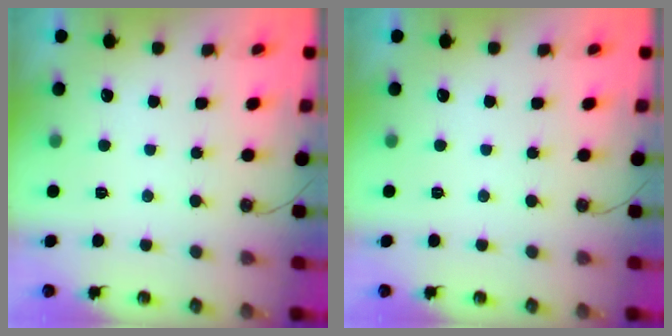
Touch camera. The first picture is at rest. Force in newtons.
{"total": 0.0}